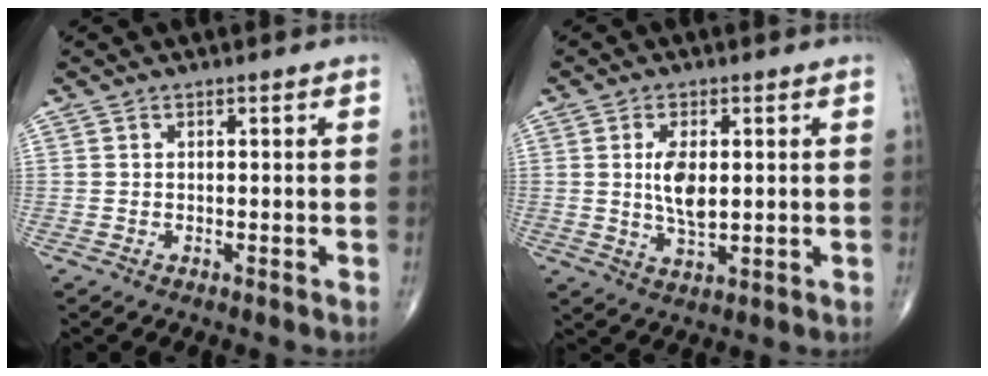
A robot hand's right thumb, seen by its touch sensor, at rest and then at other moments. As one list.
[{"total": 6.5, "force": [0.9, 3.0, 5.7], "torque": [-0.105, -0.013, 0.018]}]